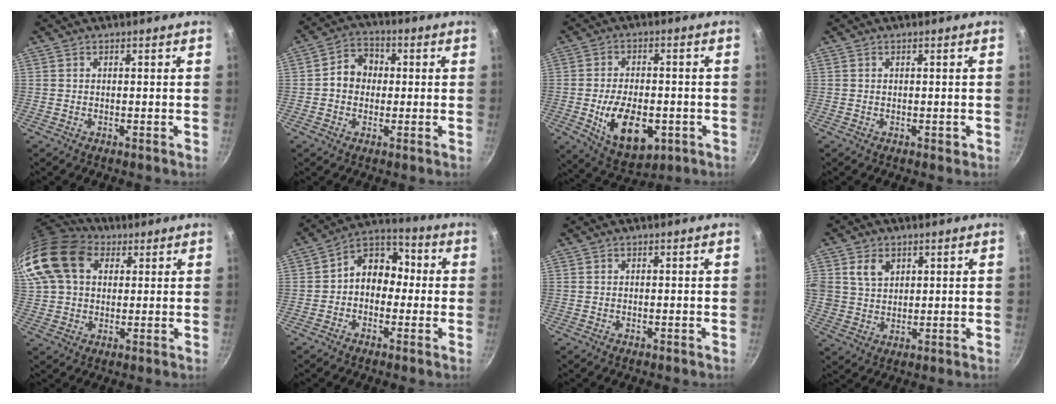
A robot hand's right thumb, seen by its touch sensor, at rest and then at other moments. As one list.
[{"total": 6.7, "force": [0.2, 5.7, 3.5], "torque": [-0.025, 0.015, -0.010]}, {"total": 13.5, "force": [-3.6, 7.7, 10.5], "torque": [-0.156, 0.002, -0.043]}, {"total": 0.9, "force": [-0.1, 0.6, 0.6], "torque": [-0.003, 0.002, 0.000]}, {"total": 21.7, "force": [7.6, 15.8, 12.8], "torque": [-0.293, 0.037, 0.132]}, {"total": 9.7, "force": [-0.4, 7.7, 5.9], "torque": [-0.040, 0.038, -0.031]}, {"total": 0.0}, {"total": 6.0, "force": [2.4, 4.7, 2.9], "torque": [-0.033, -0.010, 0.046]}]